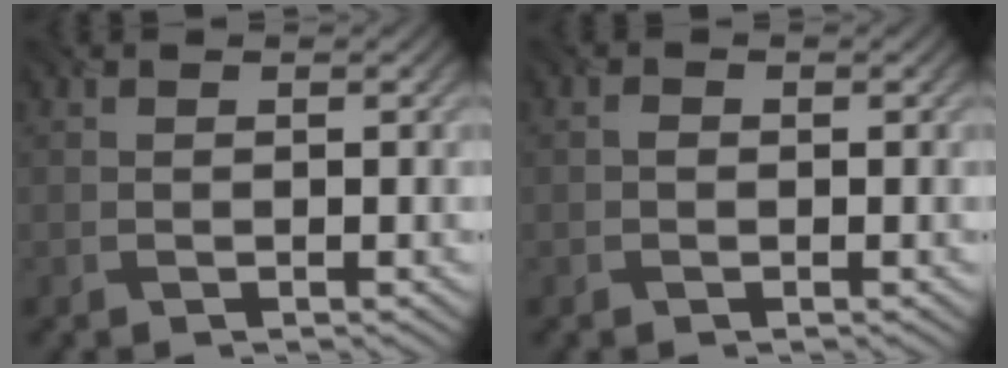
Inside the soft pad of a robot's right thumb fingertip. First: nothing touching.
{"total": 0.5, "force": [-0.2, 0.4, 0.3], "torque": [-0.004, 0.000, -0.005]}